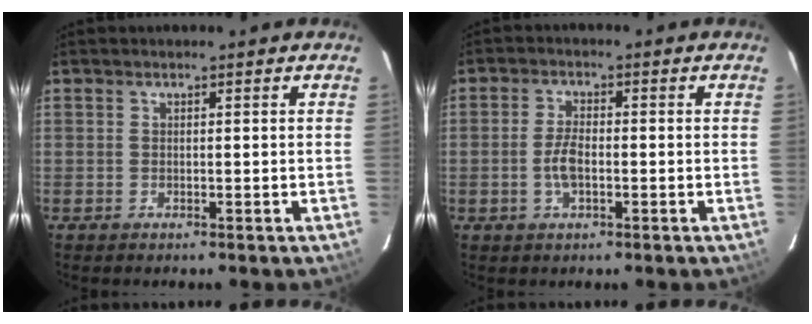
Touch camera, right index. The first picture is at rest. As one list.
[{"total": 4.0, "force": [-1.1, 1.8, 3.4], "torque": [-0.072, 0.002, -0.020]}]